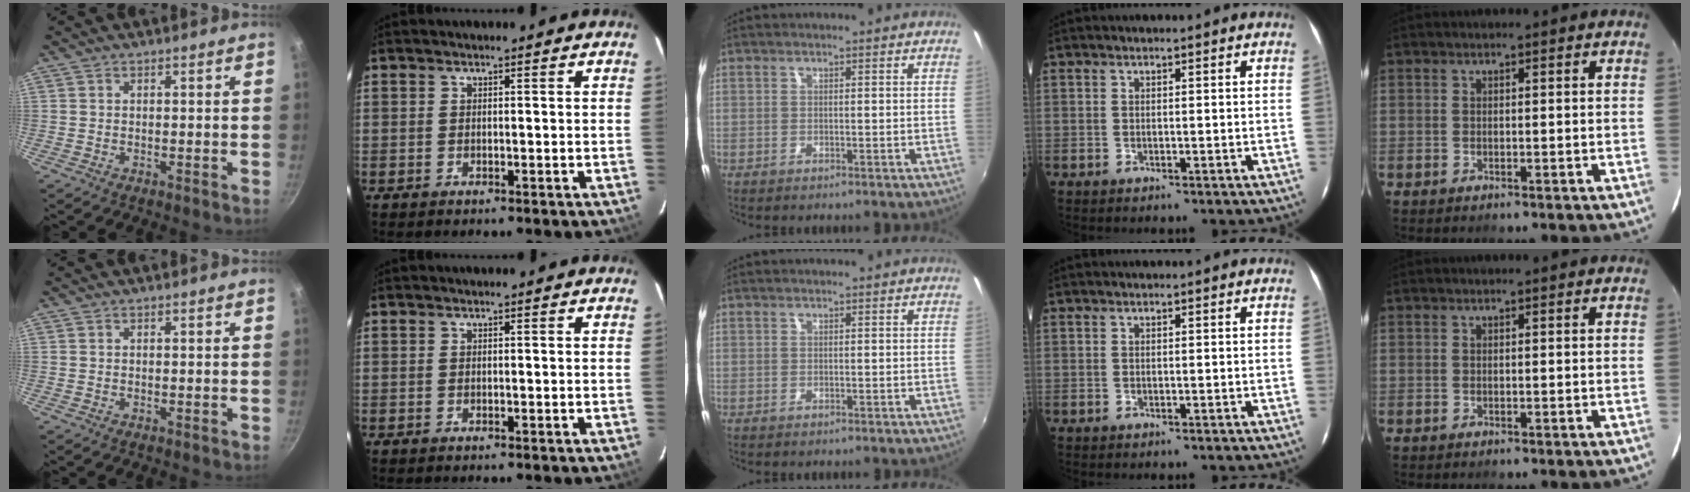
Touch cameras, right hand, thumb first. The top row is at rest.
{}